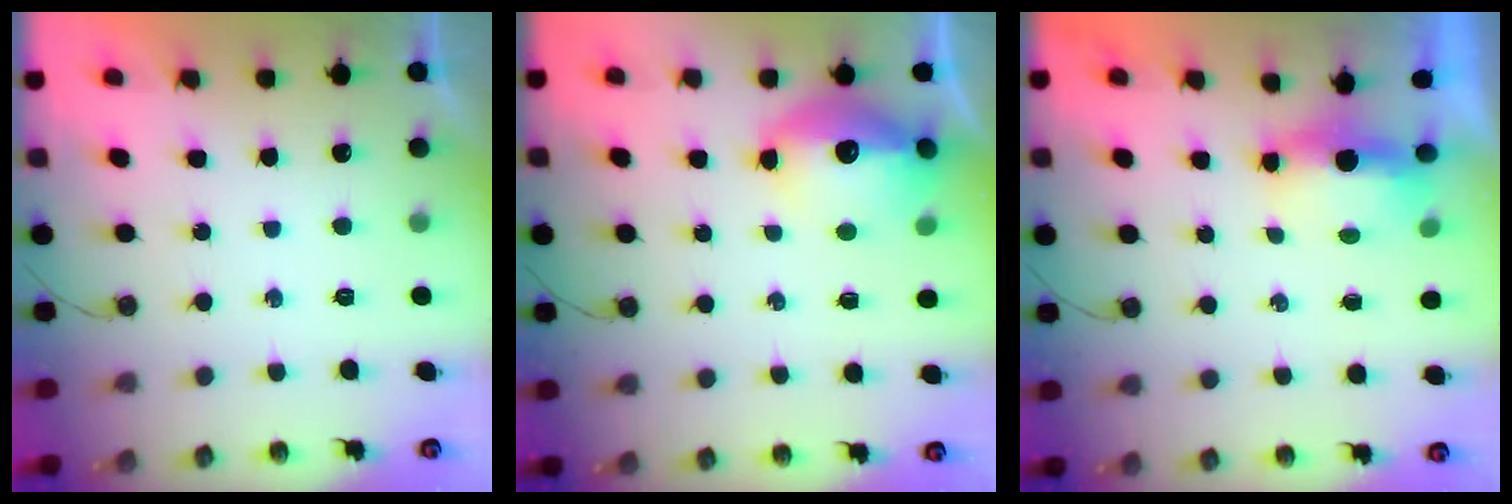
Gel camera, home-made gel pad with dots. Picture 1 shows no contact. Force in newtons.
{"total": 13.7, "press": 13.7, "slide": 1.4}
{"total": 5.2, "press": 5.0, "slide": 1.1}